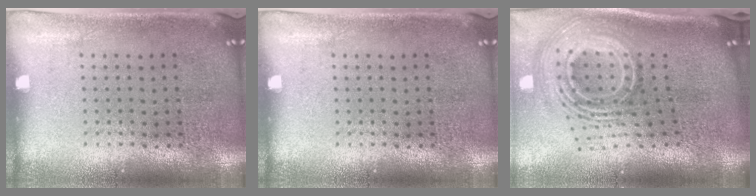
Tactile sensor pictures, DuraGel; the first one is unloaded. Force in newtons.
{"total": 0.0}
{"total": 3.3, "press": 2.0, "slide": 2.5}